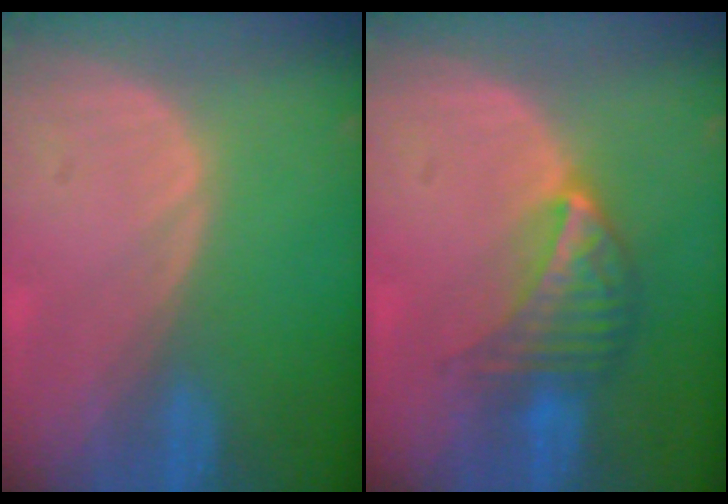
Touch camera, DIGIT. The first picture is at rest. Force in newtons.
{"total": 7.1, "press": 6.3, "slide": 3.3}